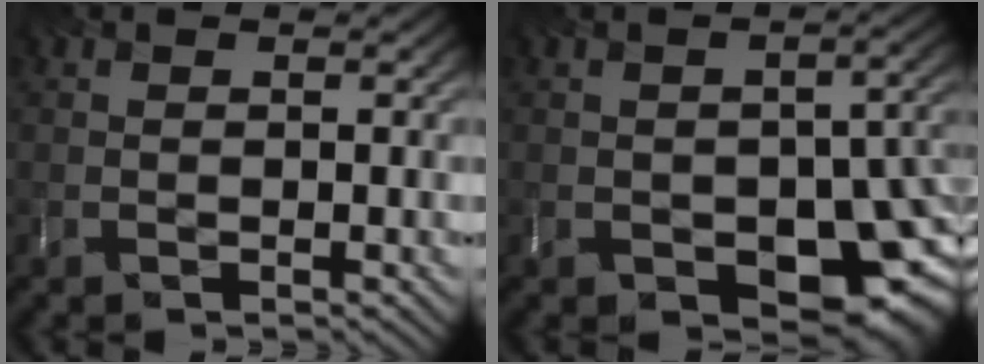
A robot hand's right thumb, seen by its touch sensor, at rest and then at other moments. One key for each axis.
{"total": 12.6, "fx": -5.6, "fy": 7.5, "fz": 8.4, "tx": -0.106, "ty": -0.050, "tz": -0.063}